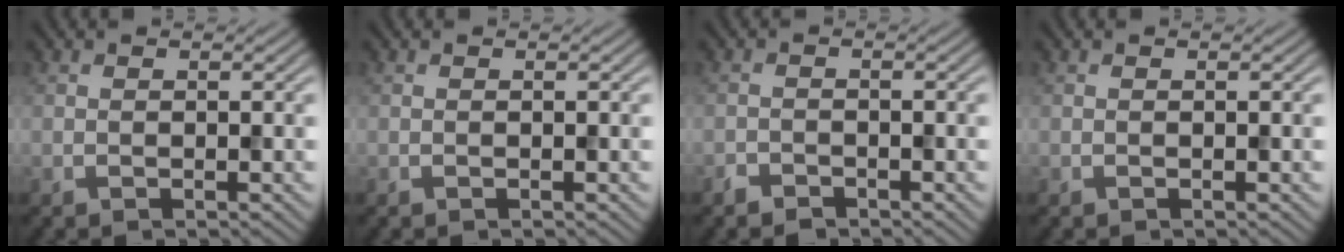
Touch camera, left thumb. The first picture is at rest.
{"total": 0.0}
{"total": 1.4, "force": [-1.3, 0.6, 0.3], "torque": [-0.005, 0.000, -0.028]}
{"total": 0.0}